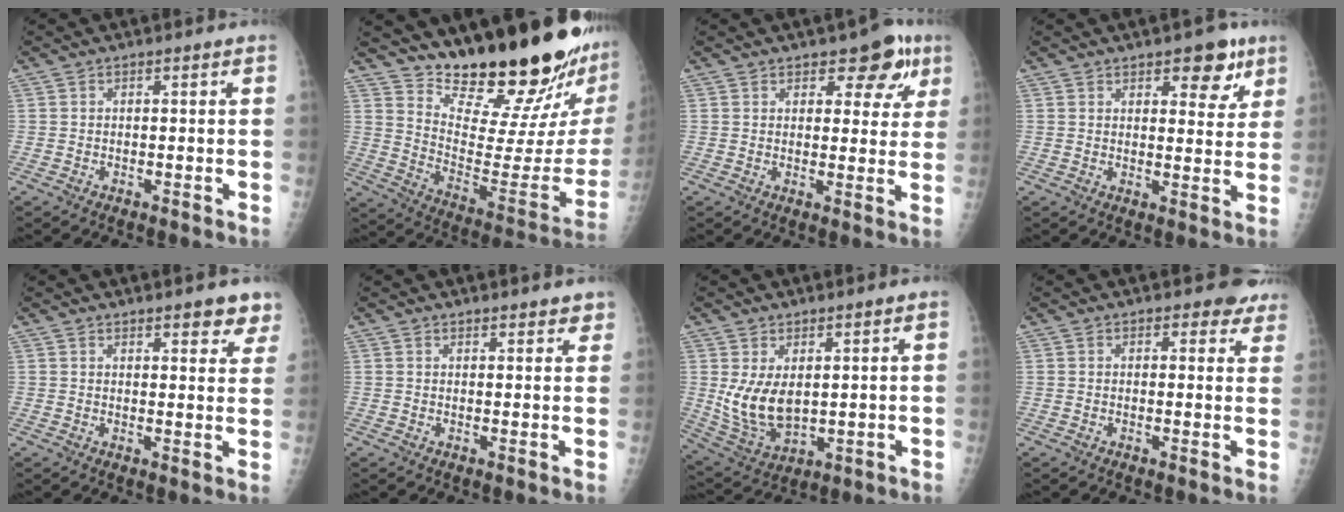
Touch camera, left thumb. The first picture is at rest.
{"total": 26.6, "force": [22.6, 4.0, 13.4], "torque": [-0.173, -0.185, 0.325]}
{"total": 7.8, "force": [4.4, 4.2, 4.8], "torque": [-0.018, -0.015, 0.053]}
{"total": 7.4, "force": [4.4, 3.7, 4.6], "torque": [-0.025, -0.020, 0.054]}
{"total": 6.3, "force": [4.9, 2.1, 3.4], "torque": [-0.010, -0.023, 0.055]}
{"total": 3.9, "force": [3.4, 1.3, 1.4], "torque": [0.007, -0.012, 0.038]}
{"total": 9.3, "force": [2.0, 5.4, 7.3], "torque": [-0.127, -0.026, 0.060]}
{"total": 5.3, "force": [4.6, 2.3, 1.4], "torque": [0.020, -0.023, 0.042]}